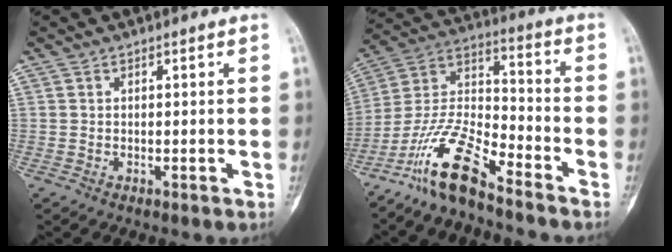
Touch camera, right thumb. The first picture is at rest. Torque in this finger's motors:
{"motor_torque": [0.57, 0.32, 1.35, -1.41, 0.15]}